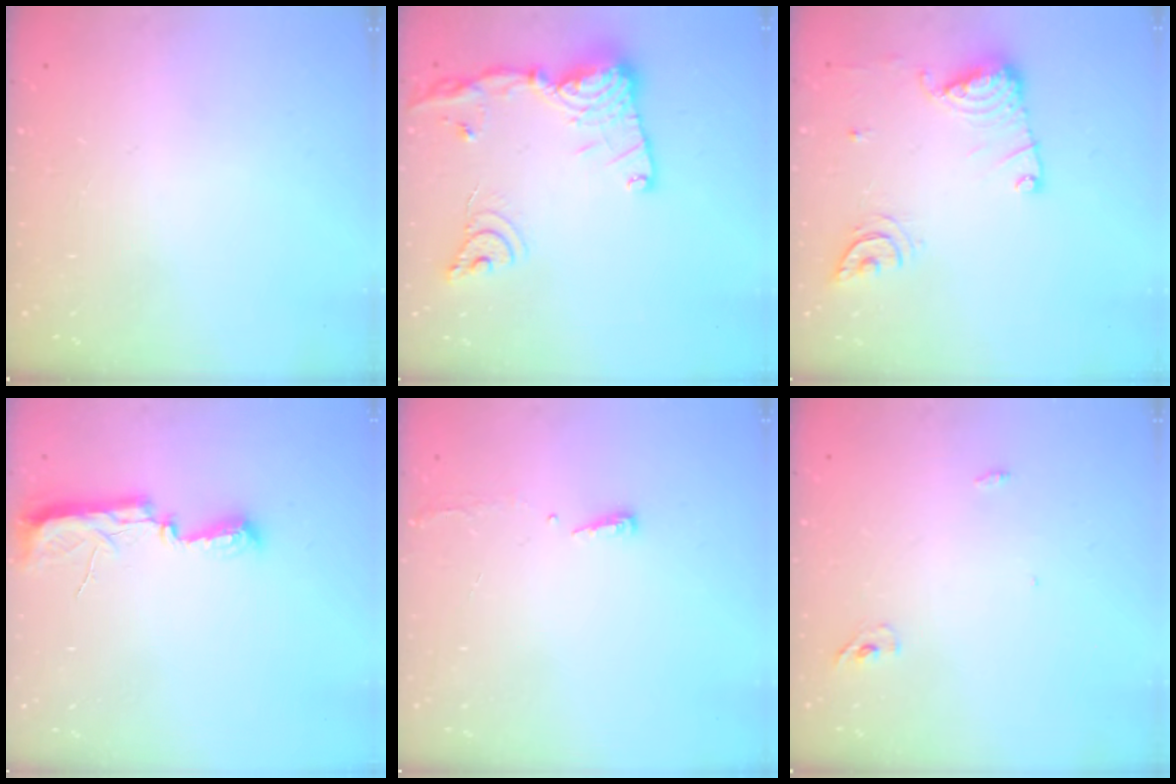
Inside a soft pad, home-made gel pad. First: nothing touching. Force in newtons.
{"total": 18.5, "press": 18.4, "slide": 1.7}
{"total": 12.2, "press": 12.2, "slide": 1.2}
{"total": 9.8, "press": 8.8, "slide": 4.4}
{"total": 3.2, "press": 3.2, "slide": 0.6}
{"total": 6.0, "press": 2.8, "slide": 5.3}